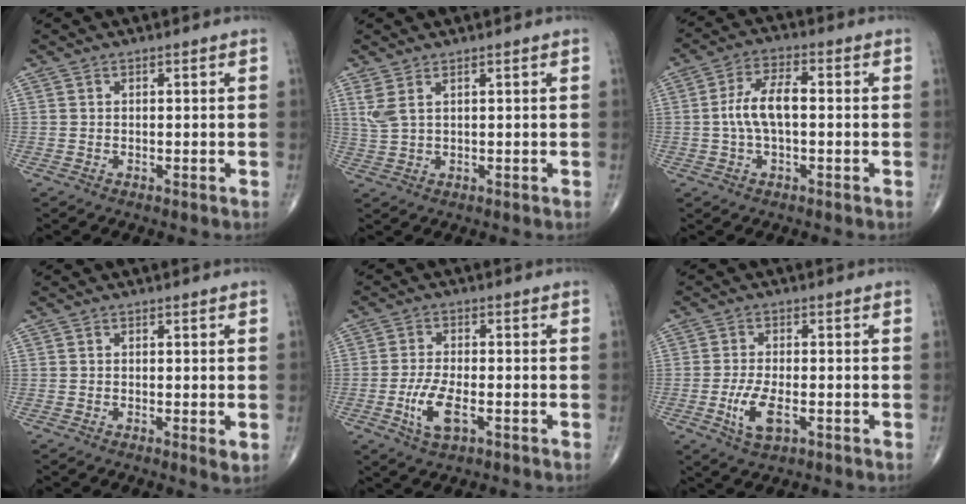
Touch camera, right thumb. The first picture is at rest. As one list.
[{"total": 3.4, "force": [1.7, 1.0, 2.8], "torque": [-0.073, 0.001, 0.046]}, {"total": 7.7, "force": [-0.2, 3.4, 6.9], "torque": [-0.141, 0.023, -0.010]}, {"total": 1.7, "force": [-0.2, 0.4, 1.6], "torque": [-0.029, -0.007, -0.007]}, {"total": 6.6, "force": [-2.4, 2.7, 5.6], "torque": [-0.114, 0.005, -0.042]}, {"total": 6.2, "force": [-2.1, 2.7, 5.2], "torque": [-0.104, 0.002, -0.034]}]